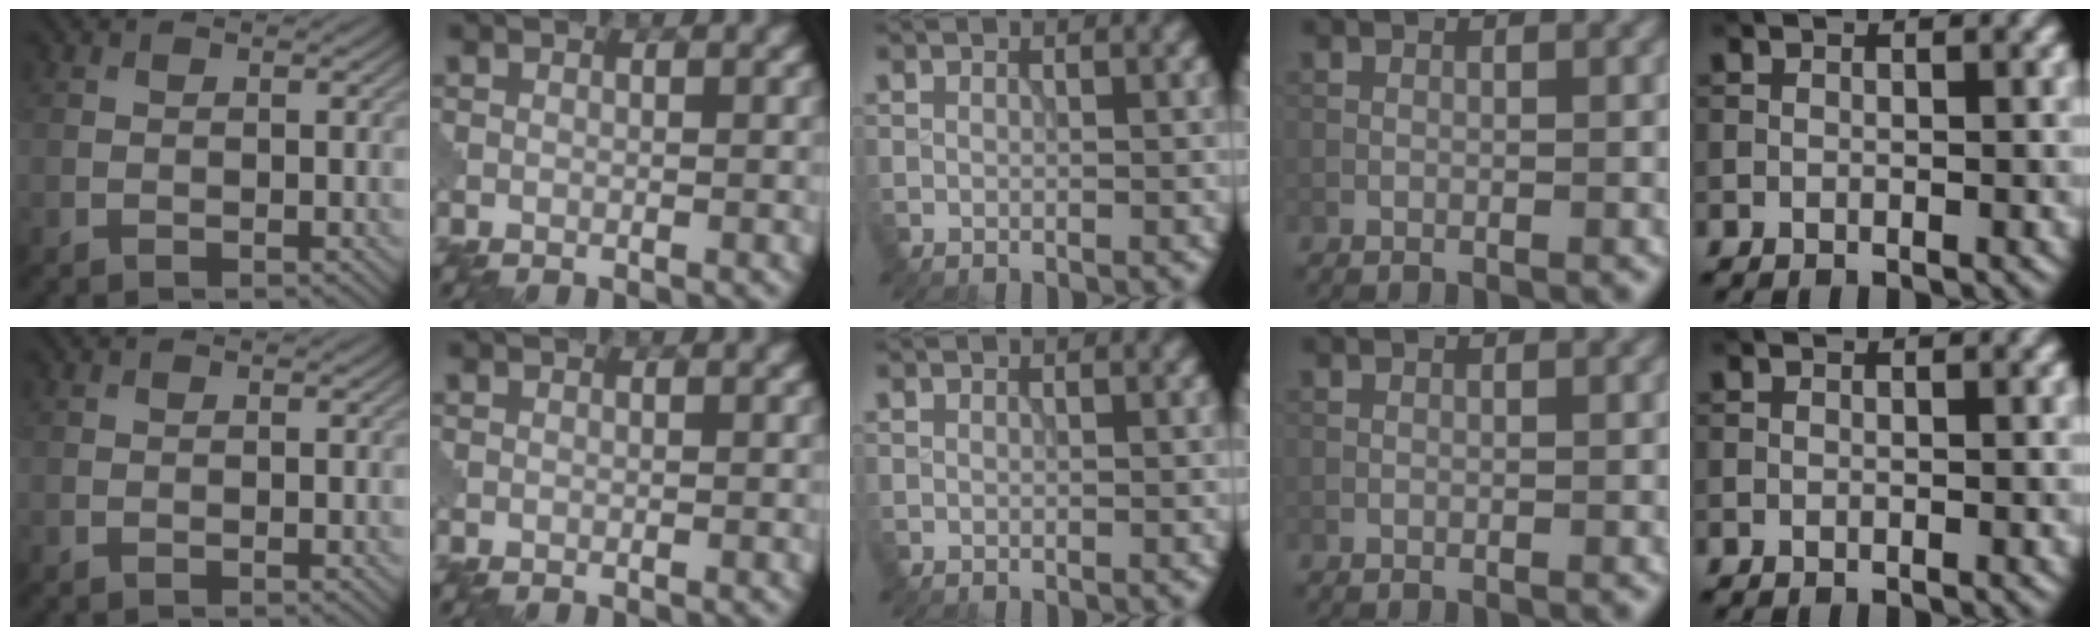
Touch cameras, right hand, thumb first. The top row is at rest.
{}